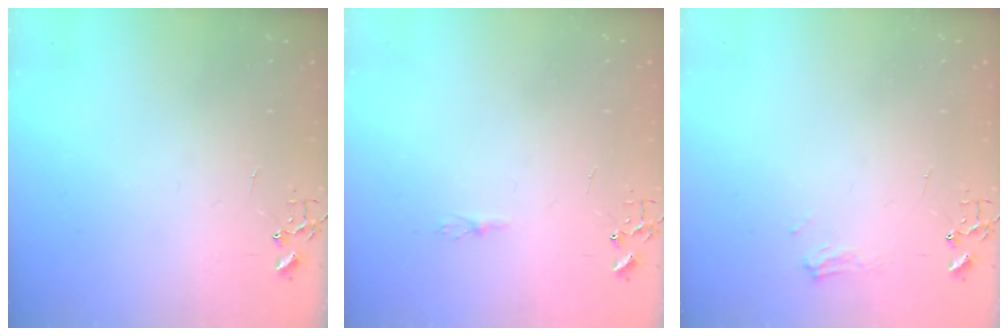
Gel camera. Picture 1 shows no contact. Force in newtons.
{"total": 4.7, "press": 4.6, "slide": 0.6}
{"total": 6.7, "press": 6.7, "slide": 0.7}